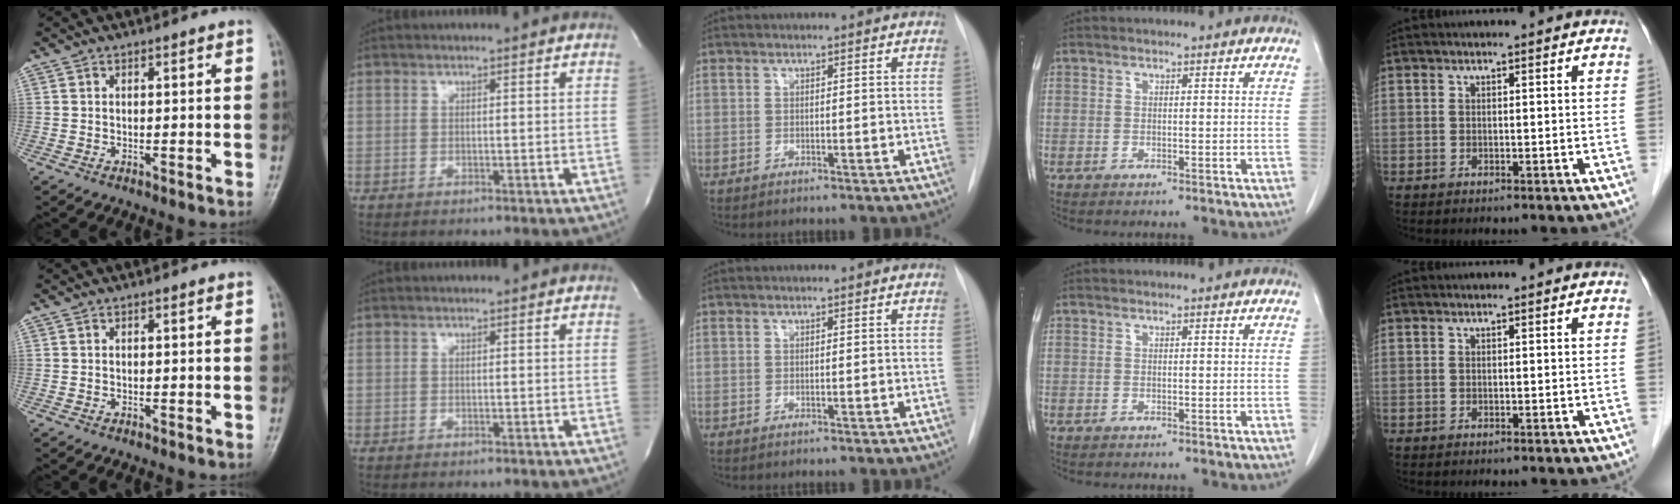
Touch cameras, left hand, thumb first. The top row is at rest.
{}